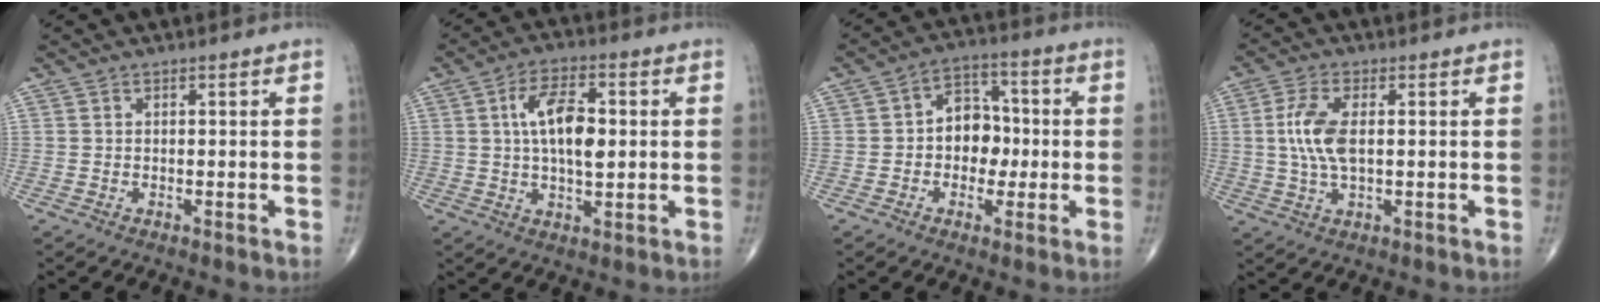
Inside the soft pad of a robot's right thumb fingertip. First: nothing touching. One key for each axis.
{"total": 10.6, "fx": 1.4, "fy": 4.9, "fz": 9.3, "tx": -0.153, "ty": 0.004, "tz": 0.022}
{"total": 8.8, "fx": -0.5, "fy": 6.7, "fz": 5.7, "tx": -0.038, "ty": 0.024, "tz": -0.020}
{"total": 7.7, "fx": 0.8, "fy": 3.4, "fz": 6.9, "tx": -0.156, "ty": 0.001, "tz": 0.014}